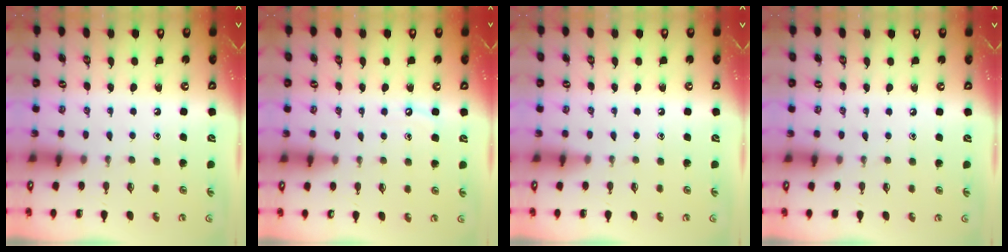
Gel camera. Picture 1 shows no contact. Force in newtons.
{"total": 4.0, "press": 4.0, "slide": 0.6}
{"total": 0.0}
{"total": 0.0}